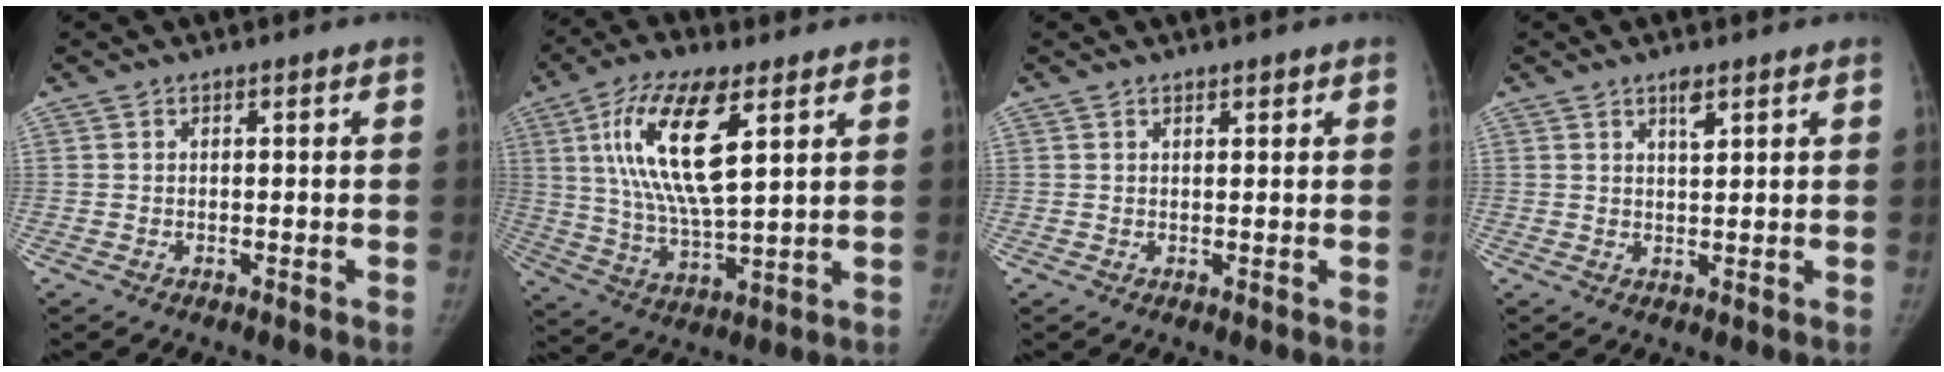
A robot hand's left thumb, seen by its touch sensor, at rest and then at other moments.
{"total": 17.4, "force": [6.5, 6.1, 14.9], "torque": [-0.283, -0.021, 0.120]}
{"total": 1.1, "force": [0.8, 0.4, 0.6], "torque": [-0.006, -0.004, 0.012]}
{"total": 2.8, "force": [1.8, 0.8, 2.0], "torque": [-0.030, -0.008, 0.031]}